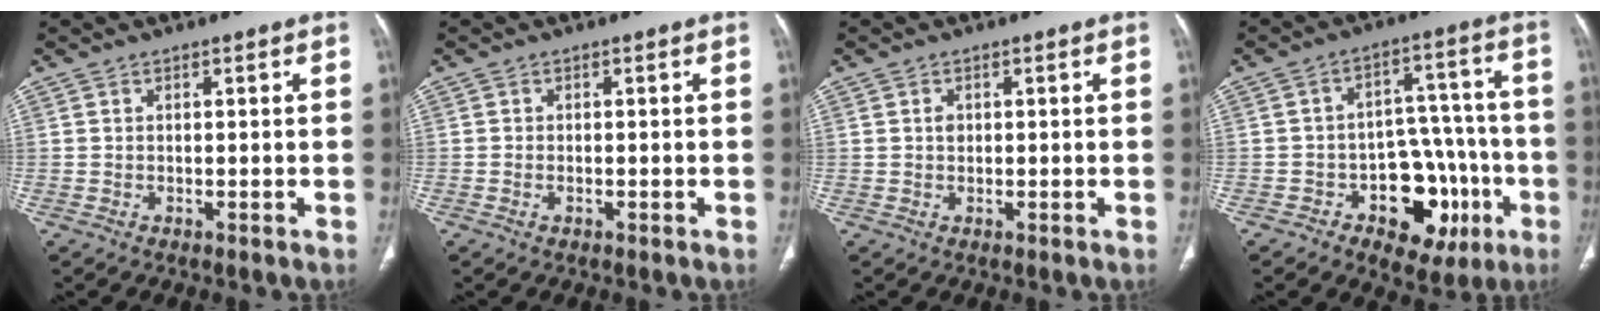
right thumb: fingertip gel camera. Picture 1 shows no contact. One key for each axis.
{"total": 0.7, "fx": -0.3, "fy": 0.5, "fz": 0.5, "tx": -0.010, "ty": 0.007, "tz": -0.003}
{"total": 1.2, "fx": 0.3, "fy": 1.0, "fz": 0.7, "tx": -0.010, "ty": 0.001, "tz": 0.007}
{"total": 15.3, "fx": -5.7, "fy": 9.9, "fz": 10.1, "tx": -0.076, "ty": 0.052, "tz": -0.072}